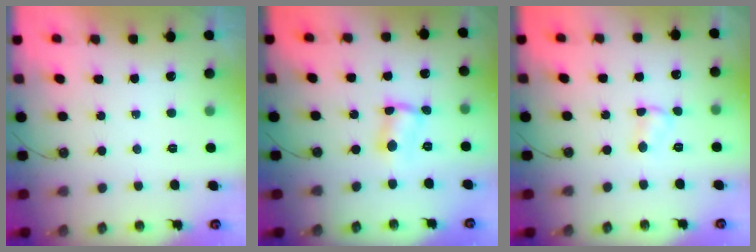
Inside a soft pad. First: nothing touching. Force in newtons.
{"total": 2.0, "press": 2.0, "slide": 0.6}
{"total": 2.9, "press": 2.9, "slide": 0.5}